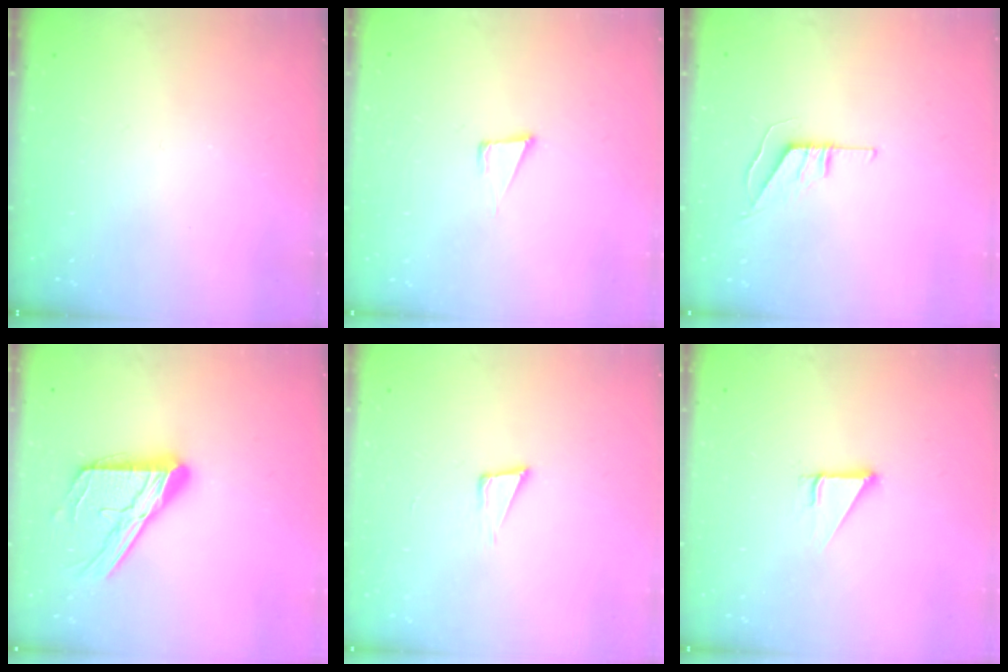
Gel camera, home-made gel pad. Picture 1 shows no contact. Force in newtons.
{"total": 4.2, "press": 2.8, "slide": 3.1}
{"total": 5.5, "press": 5.5, "slide": 0.4}
{"total": 17.1, "press": 17.0, "slide": 1.6}
{"total": 4.0, "press": 2.8, "slide": 2.9}
{"total": 2.7, "press": 2.7, "slide": 0.3}